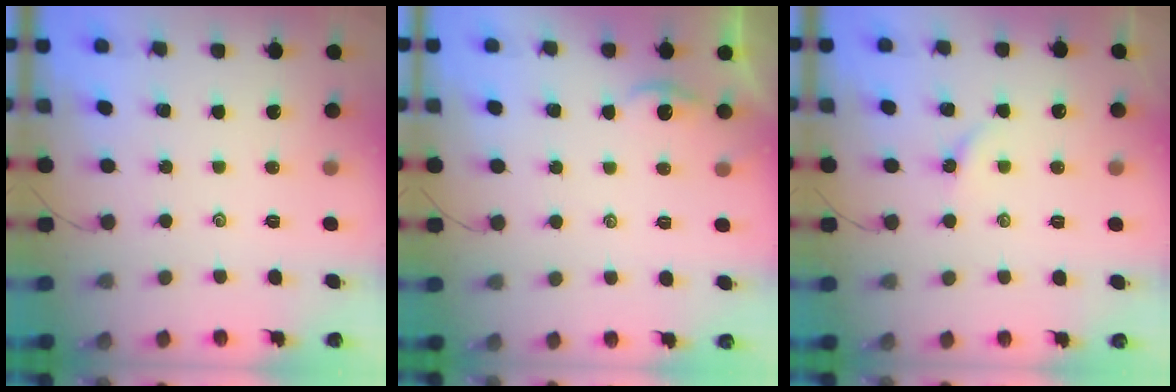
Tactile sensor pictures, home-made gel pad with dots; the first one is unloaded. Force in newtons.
{"total": 1.9, "press": 1.9, "slide": 0.2}
{"total": 3.5, "press": 3.4, "slide": 0.4}